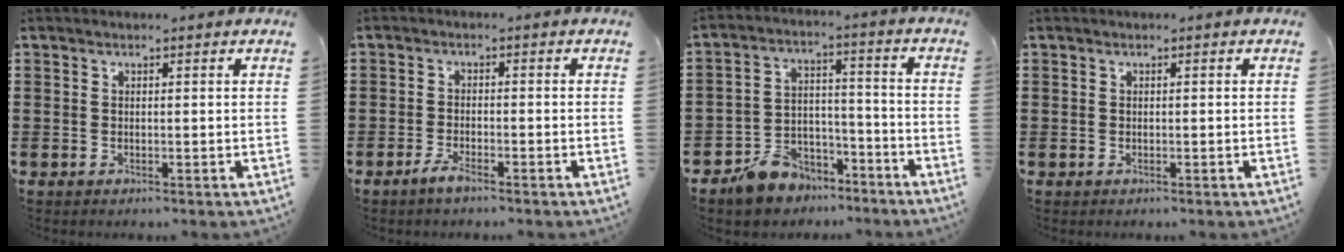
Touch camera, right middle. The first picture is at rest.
{"total": 2.4, "force": [-1.9, 0.4, 1.5], "torque": [-0.033, 0.000, -0.037]}
{"total": 7.7, "force": [-6.8, 3.5, 1.0], "torque": [-0.030, 0.031, -0.136]}
{"total": 0.0}